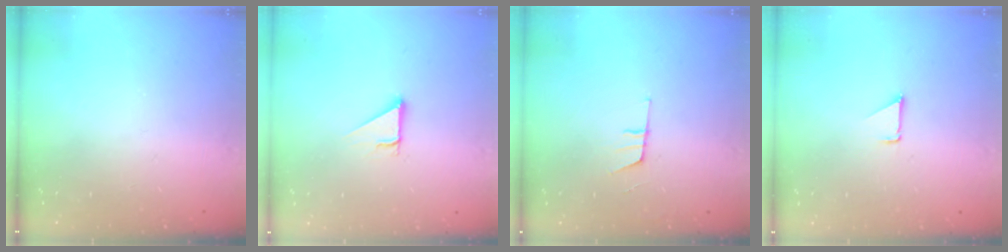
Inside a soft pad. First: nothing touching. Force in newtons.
{"total": 2.7, "press": 2.7, "slide": 0.3}
{"total": 7.7, "press": 7.2, "slide": 2.8}
{"total": 0.7, "press": 0.7, "slide": 0.1}